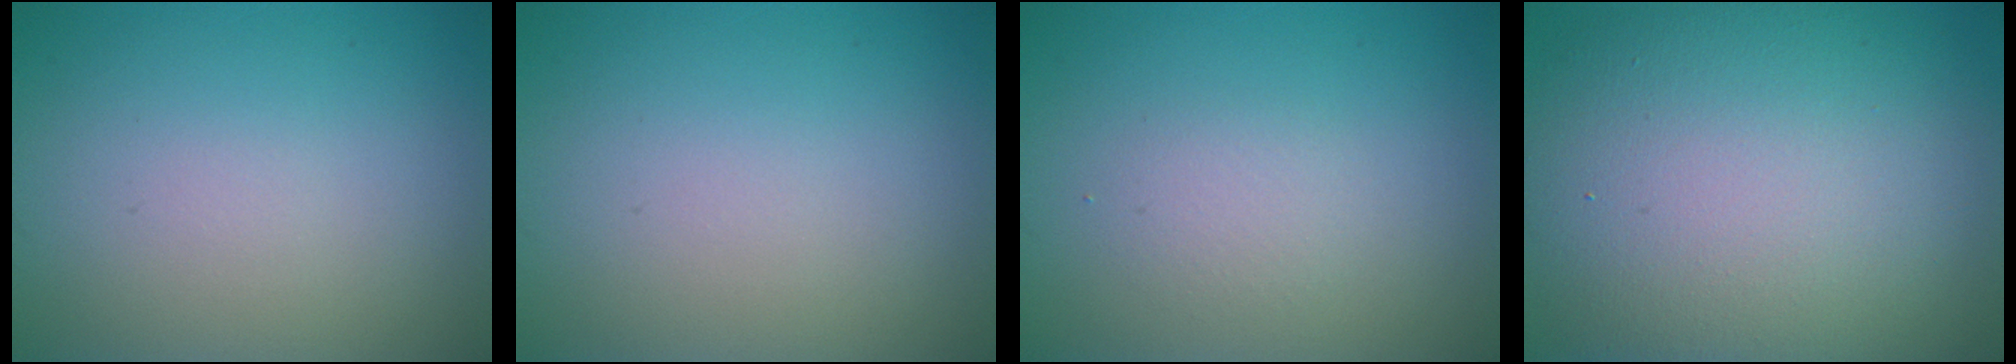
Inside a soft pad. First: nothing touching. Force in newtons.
{"total": 0.0}
{"total": 1.4, "press": 1.4, "slide": 0.1}
{"total": 15.0, "press": 14.9, "slide": 0.9}